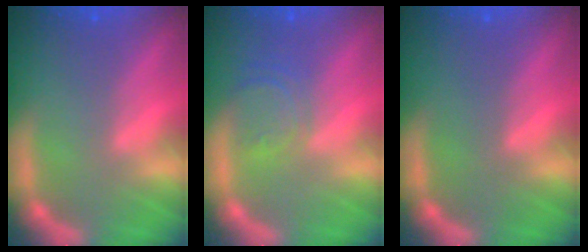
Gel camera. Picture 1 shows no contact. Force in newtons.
{"total": 3.5}
{"total": 0.0}